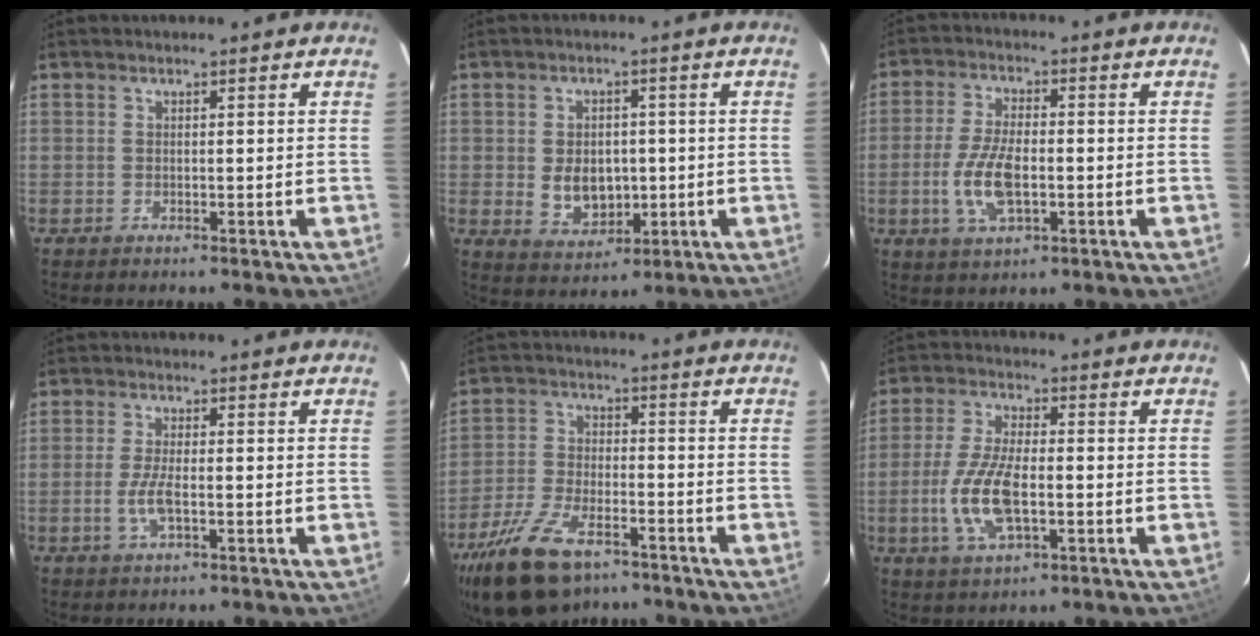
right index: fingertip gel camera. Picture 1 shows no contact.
{"total": 6.6, "force": [-0.2, 5.3, 3.8], "torque": [-0.072, 0.001, 0.012]}
{"total": 9.3, "force": [-2.0, 4.2, 8.0], "torque": [-0.168, -0.003, -0.036]}
{"total": 4.2, "force": [-1.2, 1.1, 3.9], "torque": [-0.082, -0.004, -0.025]}
{"total": 15.5, "force": [-10.6, 7.3, 8.5], "torque": [-0.195, -0.021, -0.193]}
{"total": 11.0, "force": [-2.4, 4.5, 9.7], "torque": [-0.206, -0.002, -0.045]}